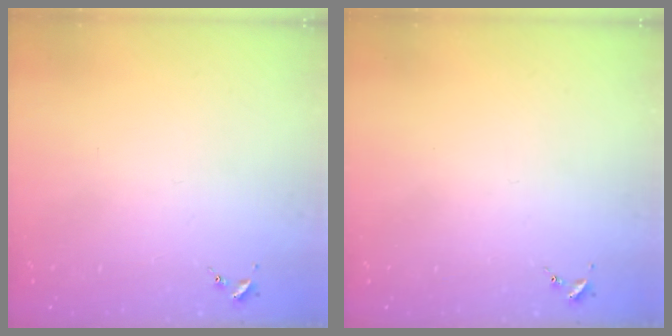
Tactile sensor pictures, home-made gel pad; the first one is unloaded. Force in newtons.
{"total": 0.0}